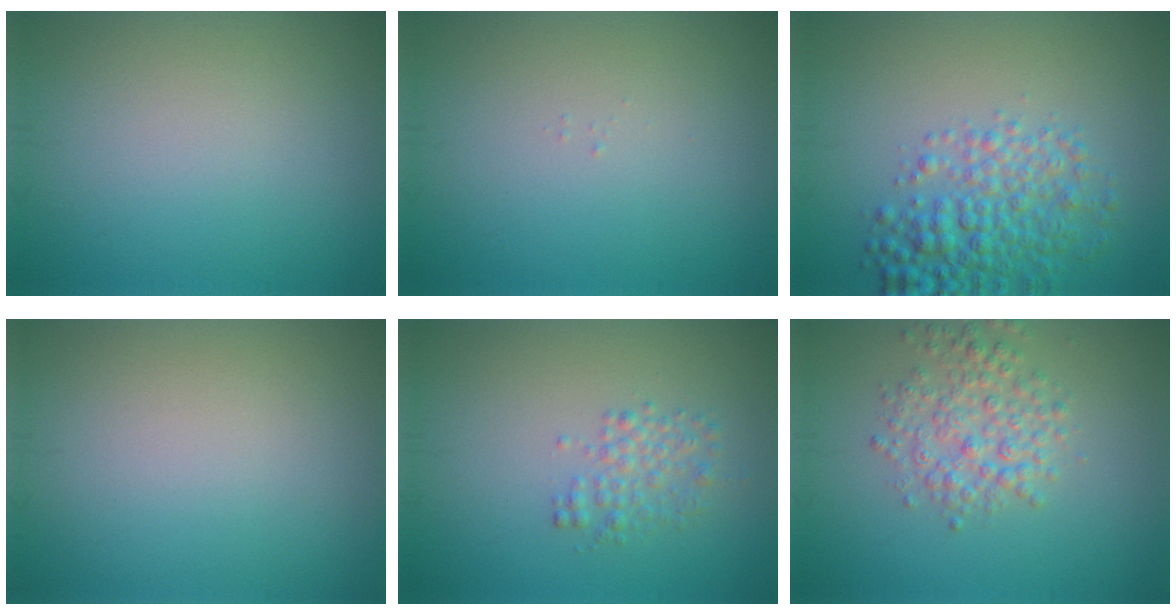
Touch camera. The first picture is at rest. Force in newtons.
{"total": 0.0}
{"total": 4.7, "press": 4.7, "slide": 0.1}
{"total": 0.0}
{"total": 2.0, "press": 2.0, "slide": 0.0}
{"total": 3.7, "press": 3.7, "slide": 0.1}